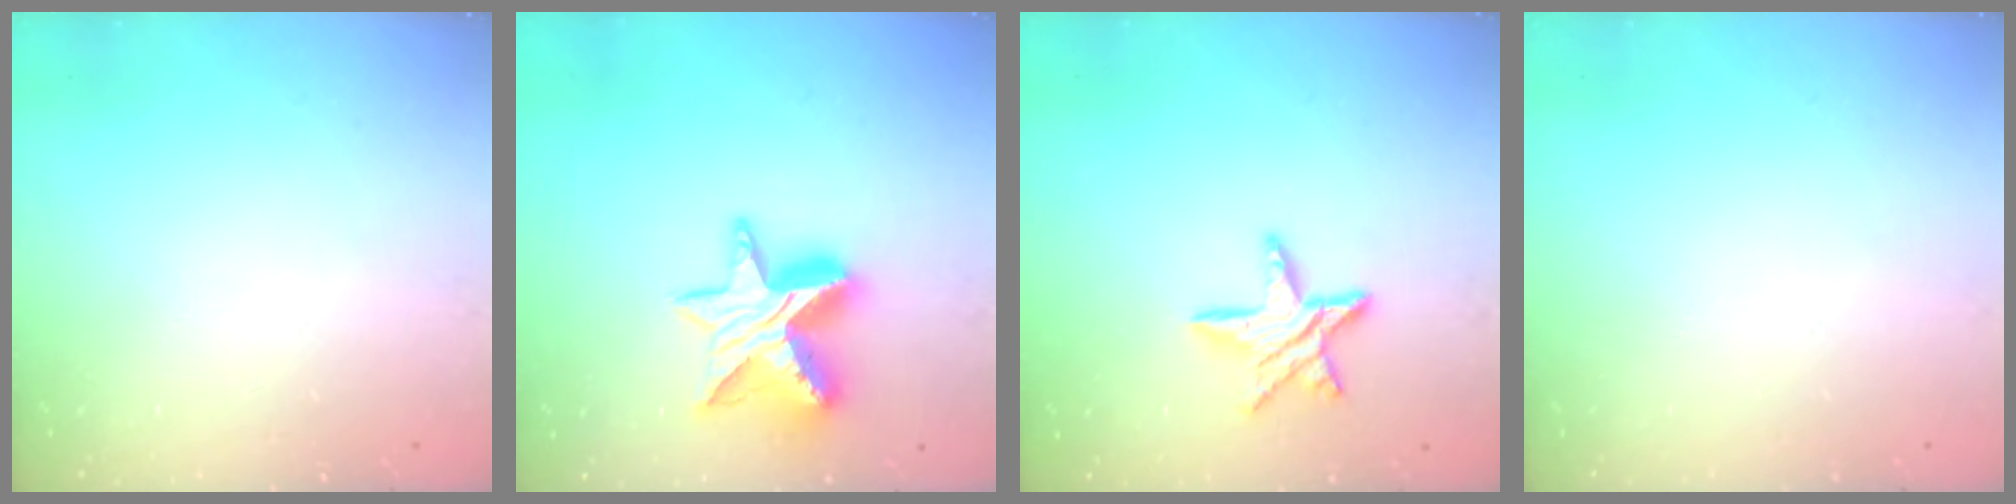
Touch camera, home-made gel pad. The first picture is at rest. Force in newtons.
{"total": 14.6, "press": 14.5, "slide": 1.5}
{"total": 9.8, "press": 9.8, "slide": 0.7}
{"total": 0.0}